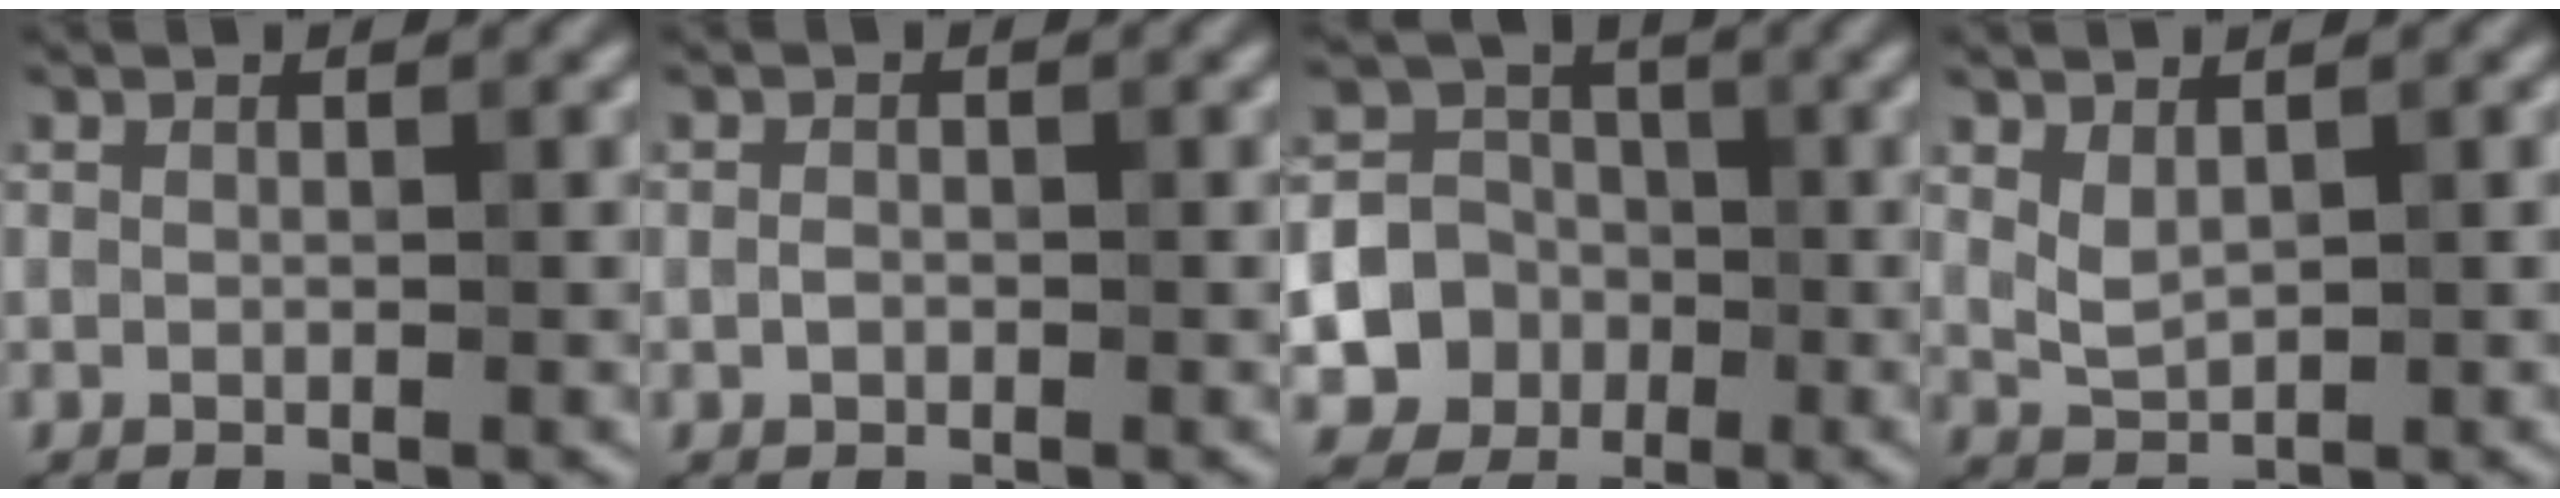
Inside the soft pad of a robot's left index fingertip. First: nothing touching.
{"total": 0.9, "force": [-0.2, 0.7, 0.6], "torque": [-0.010, -0.001, -0.006]}
{"total": 6.9, "force": [-2.2, 6.4, 1.6], "torque": [-0.007, -0.007, -0.060]}
{"total": 1.9, "force": [0.9, 1.0, 1.3], "torque": [-0.030, -0.002, 0.025]}